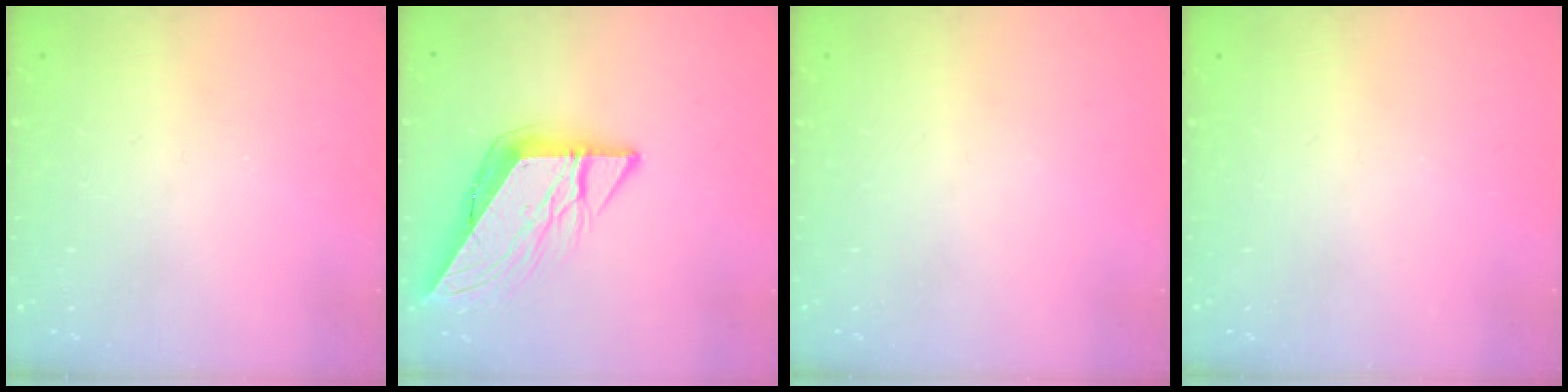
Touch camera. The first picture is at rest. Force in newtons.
{"total": 11.6, "press": 11.5, "slide": 1.4}
{"total": 0.0}
{"total": 0.0}